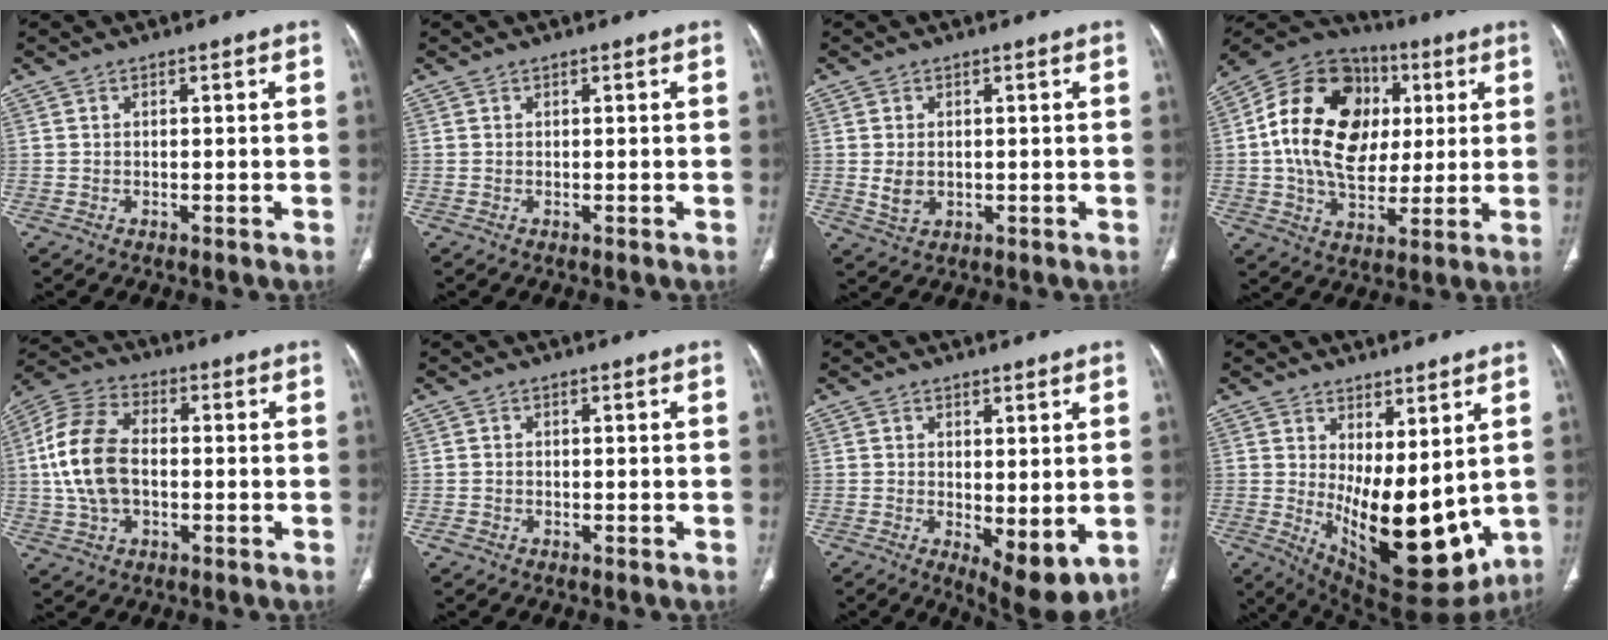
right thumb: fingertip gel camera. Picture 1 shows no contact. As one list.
[{"total": 0.0}, {"total": 3.6, "force": [0.0, 2.6, 2.5], "torque": [-0.044, -0.004, 0.008]}, {"total": 22.5, "force": [3.0, 15.9, 15.6], "torque": [-0.267, 0.015, 0.051]}, {"total": 14.0, "force": [-0.1, 8.8, 10.9], "torque": [-0.223, 0.023, -0.006]}, {"total": 1.0, "force": [-0.5, 0.8, 0.3], "torque": [-0.005, 0.004, -0.010]}, {"total": 7.7, "force": [-0.9, 3.1, 7.0], "torque": [-0.097, -0.022, -0.002]}, {"total": 17.4, "force": [0.8, 7.8, 15.6], "torque": [-0.217, -0.046, 0.044]}]